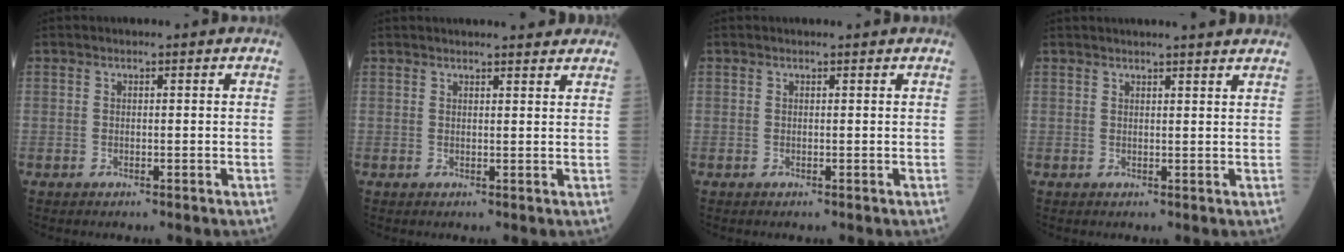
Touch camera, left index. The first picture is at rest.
{"total": 6.1, "force": [5.5, 0.9, 2.3], "torque": [-0.029, 0.012, 0.060]}
{"total": 0.6, "force": [0.6, -0.1, 0.1], "torque": [-0.003, -0.001, 0.007]}
{"total": 6.0, "force": [5.5, -0.2, 2.5], "torque": [-0.037, 0.012, 0.058]}